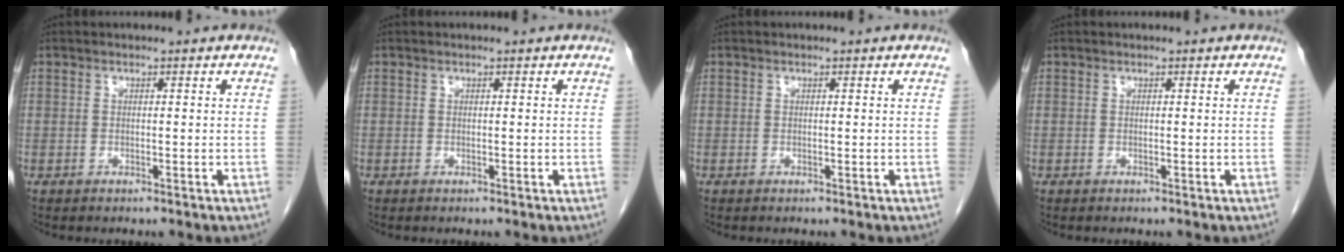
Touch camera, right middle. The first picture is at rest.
{"total": 0.0}
{"total": 0.0}
{"total": 0.0}